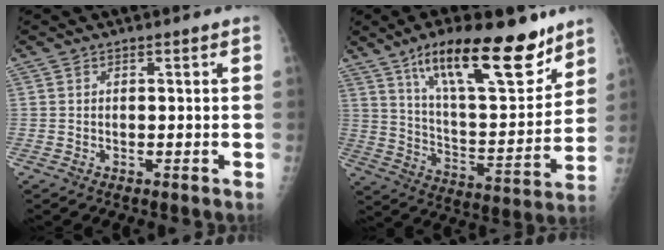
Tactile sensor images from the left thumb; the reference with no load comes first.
{"total": 23.0, "force": [14.8, 7.4, 16.1], "torque": [-0.223, -0.066, 0.248]}